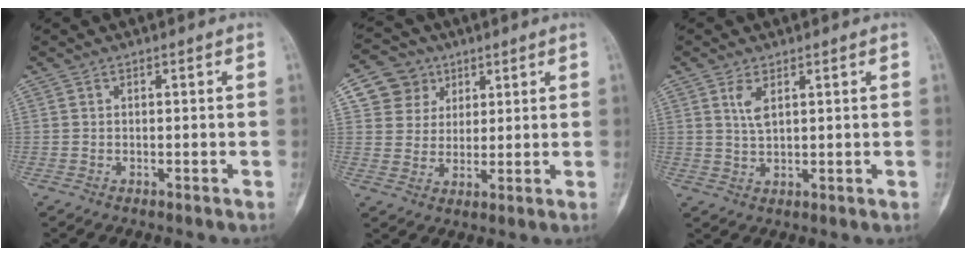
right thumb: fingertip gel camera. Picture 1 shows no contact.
{"total": 7.9, "force": [3.6, 6.9, 1.4], "torque": [0.009, -0.012, 0.065]}
{"total": 3.3, "force": [1.6, 1.4, 2.5], "torque": [-0.048, -0.005, 0.036]}